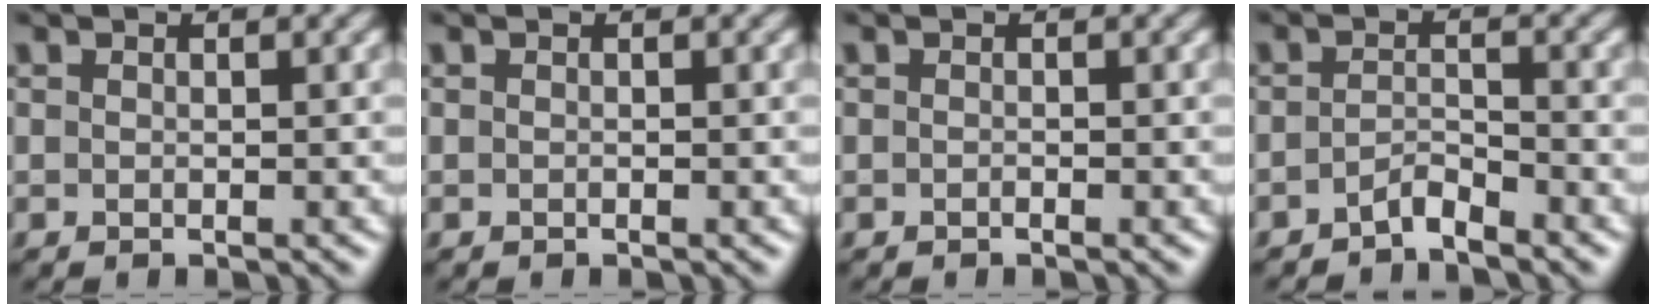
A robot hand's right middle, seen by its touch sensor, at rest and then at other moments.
{"total": 0.0}
{"total": 0.0}
{"total": 1.7, "force": [-1.5, 0.3, 0.7], "torque": [-0.016, 0.008, -0.030]}